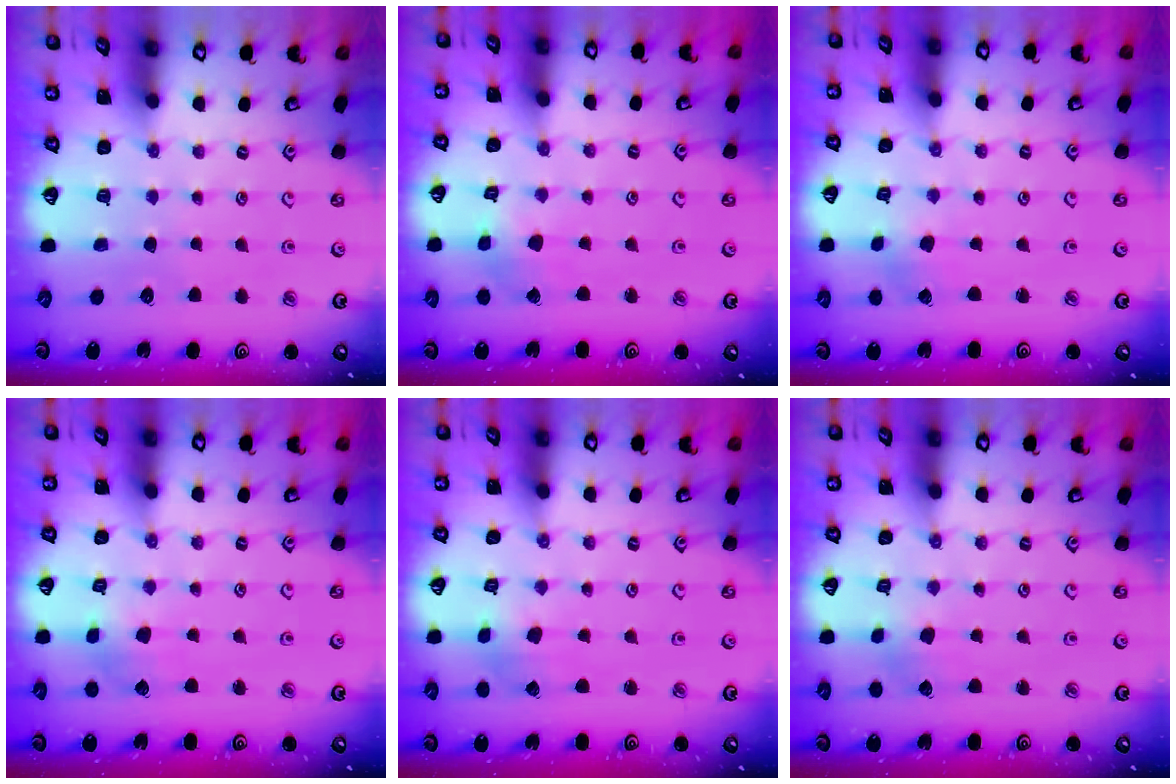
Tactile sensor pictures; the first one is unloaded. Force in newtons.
{"total": 2.6, "press": 2.6, "slide": 0.1}
{"total": 0.6, "press": 0.6, "slide": 0.1}
{"total": 3.3, "press": 3.3, "slide": 0.4}
{"total": 2.6, "press": 2.5, "slide": 0.5}
{"total": 2.3, "press": 2.3, "slide": 0.4}